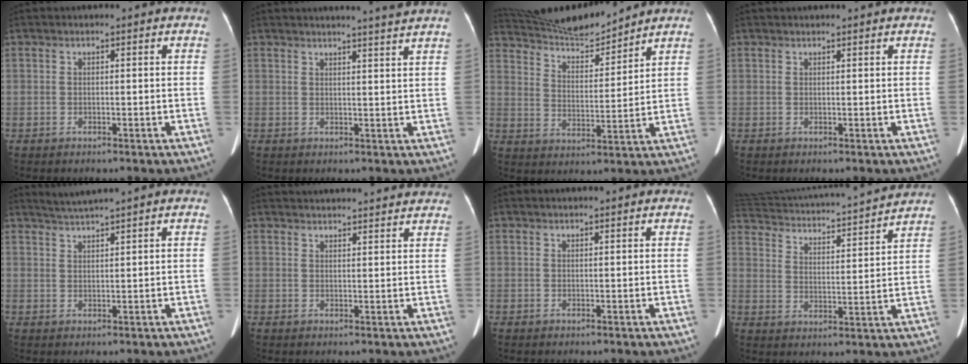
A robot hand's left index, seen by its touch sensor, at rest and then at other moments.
{"total": 6.2, "force": [5.6, -1.5, 2.0], "torque": [-0.029, -0.008, 0.058]}
{"total": 12.1, "force": [11.7, 0.3, 3.0], "torque": [-0.065, 0.002, 0.206]}
{"total": 2.4, "force": [2.3, 0.1, 0.7], "torque": [-0.011, 0.021, 0.030]}
{"total": 3.2, "force": [2.8, -1.3, 0.8], "torque": [-0.019, 0.006, 0.059]}
{"total": 15.4, "force": [14.7, 1.6, 4.3], "torque": [-0.063, 0.030, 0.185]}
{"total": 2.3, "force": [2.2, 0.3, 0.9], "torque": [-0.012, 0.020, 0.028]}
{"total": 17.2, "force": [16.0, 0.8, 6.2], "torque": [-0.120, -0.004, 0.235]}